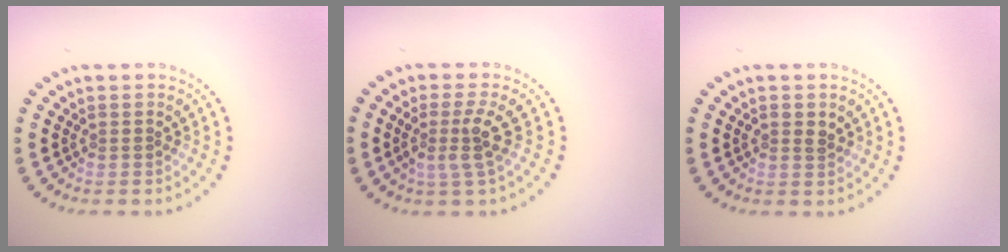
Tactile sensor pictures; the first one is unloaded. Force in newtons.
{"total": 2.6, "press": 2.0, "slide": 1.8}
{"total": 1.1, "press": 1.1, "slide": 0.3}